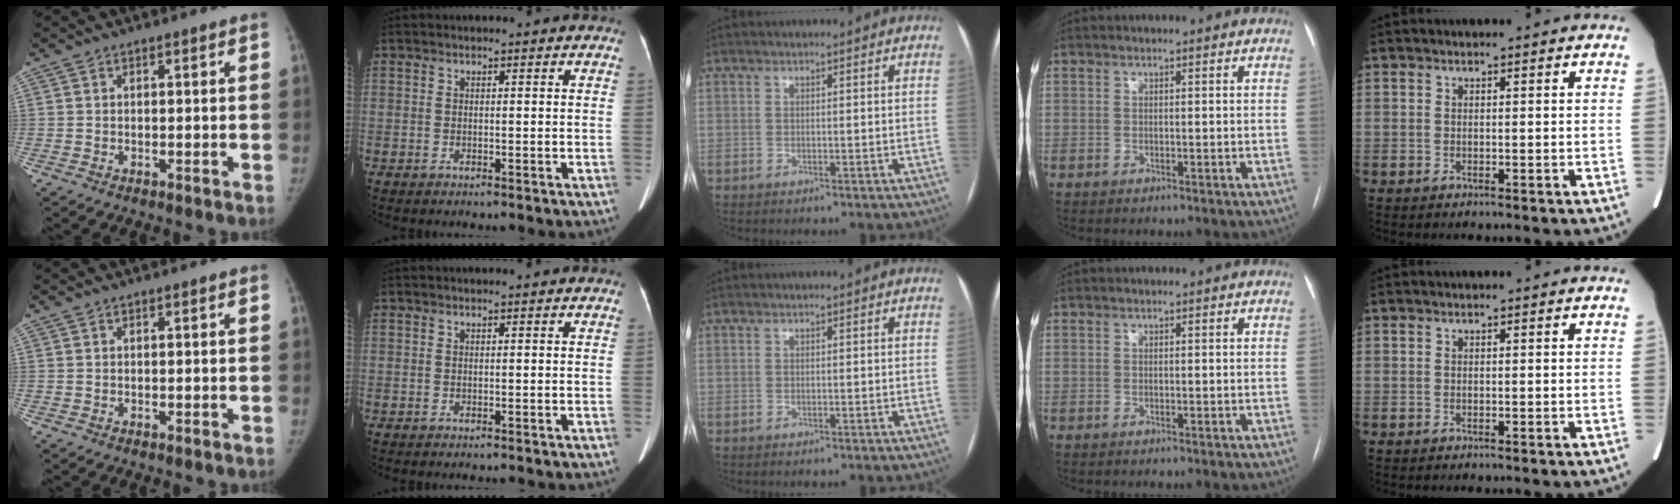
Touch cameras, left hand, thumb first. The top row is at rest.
{}